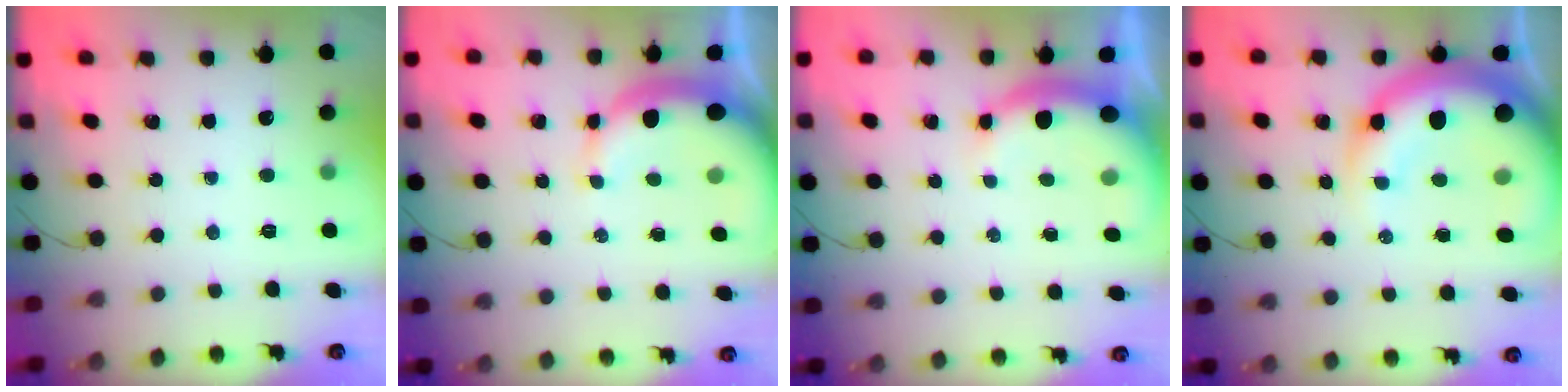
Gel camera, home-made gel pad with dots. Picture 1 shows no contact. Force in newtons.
{"total": 9.1, "press": 9.0, "slide": 1.7}
{"total": 5.0, "press": 4.9, "slide": 1.0}
{"total": 17.1, "press": 16.7, "slide": 3.6}